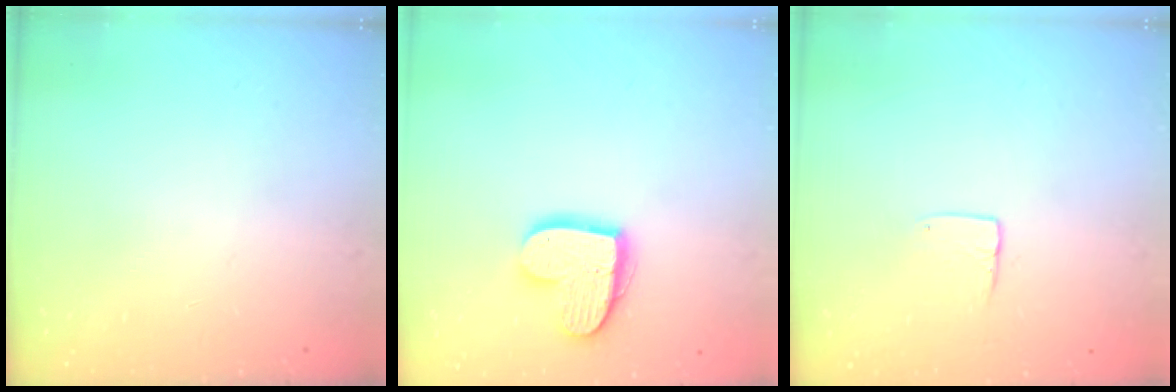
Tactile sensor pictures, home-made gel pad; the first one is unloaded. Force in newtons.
{"total": 14.5, "press": 14.5, "slide": 1.0}
{"total": 4.3, "press": 4.3, "slide": 0.4}